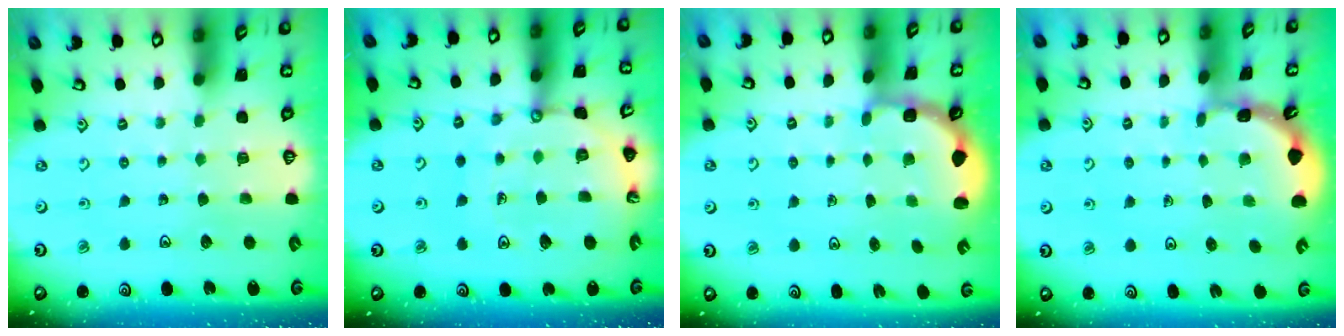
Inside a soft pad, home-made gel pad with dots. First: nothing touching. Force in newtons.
{"total": 13.2, "press": 13.1, "slide": 1.7}
{"total": 2.7, "press": 2.3, "slide": 1.4}
{"total": 1.7, "press": 1.7, "slide": 0.1}